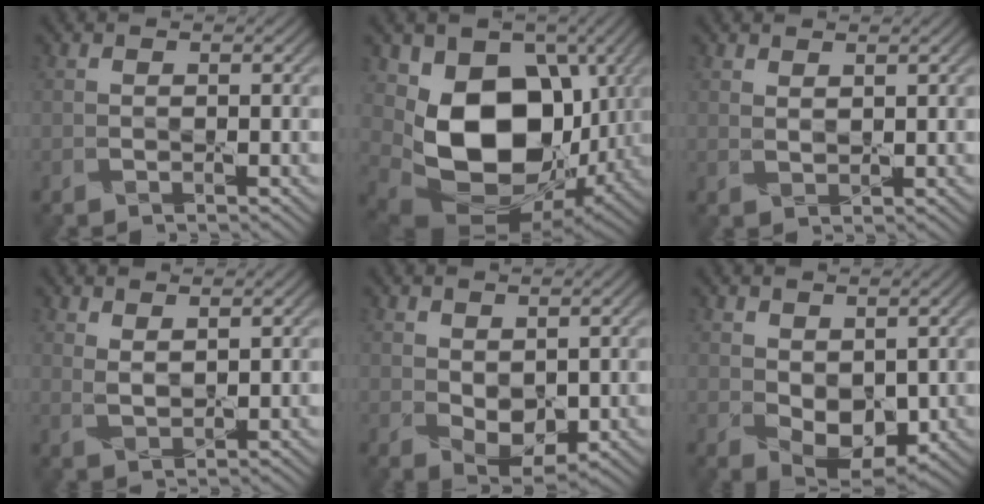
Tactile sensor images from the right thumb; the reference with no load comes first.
{"total": 15.3, "force": [0.9, 11.0, 10.6], "torque": [-0.193, -0.038, 0.030]}
{"total": 1.2, "force": [1.0, 0.3, 0.6], "torque": [-0.018, -0.004, 0.023]}
{"total": 2.4, "force": [1.9, 0.7, 1.3], "torque": [-0.028, -0.008, 0.044]}
{"total": 4.0, "force": [0.7, 2.6, 3.0], "torque": [-0.065, -0.011, 0.019]}
{"total": 5.5, "force": [0.7, 3.6, 4.1], "torque": [-0.083, -0.015, 0.019]}